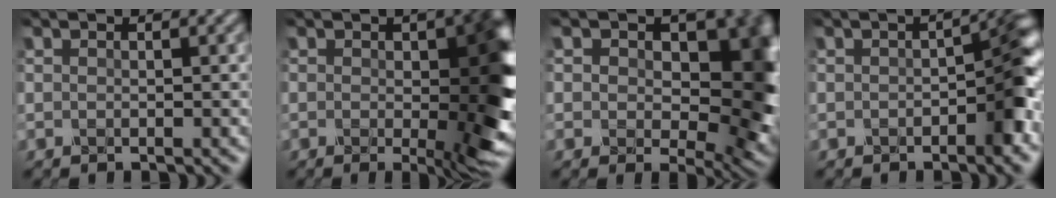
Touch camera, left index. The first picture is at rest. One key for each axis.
{"total": 8.9, "fx": -0.3, "fy": 3.5, "fz": 8.1, "tx": -0.090, "ty": -0.005, "tz": -0.003}
{"total": 14.5, "fx": 2.3, "fy": 9.3, "fz": 10.9, "tx": -0.112, "ty": -0.007, "tz": 0.040}
{"total": 4.4, "fx": -1.0, "fy": 1.9, "fz": 3.8, "tx": -0.033, "ty": 0.010, "tz": -0.017}